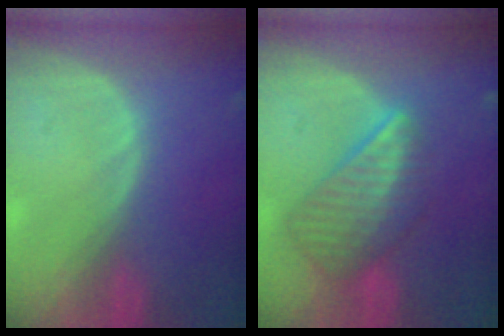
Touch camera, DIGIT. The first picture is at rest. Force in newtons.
{"total": 8.6, "press": 7.5, "slide": 4.1}